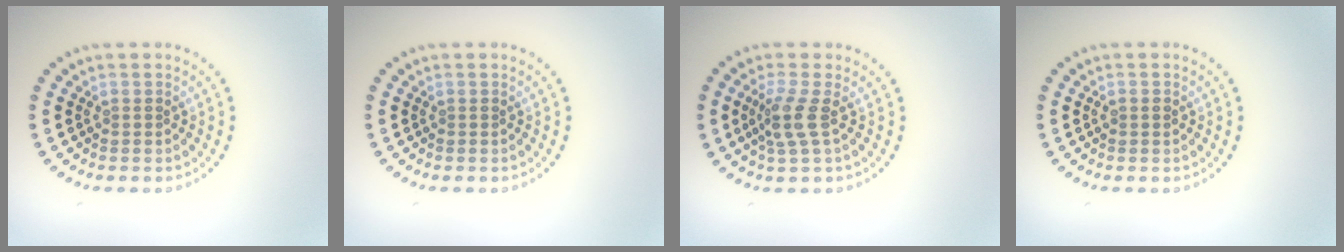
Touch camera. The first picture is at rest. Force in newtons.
{"total": 0.0}
{"total": 2.4, "press": 1.9, "slide": 1.5}
{"total": 0.9, "press": 0.9, "slide": 0.1}